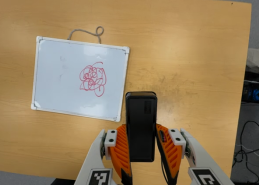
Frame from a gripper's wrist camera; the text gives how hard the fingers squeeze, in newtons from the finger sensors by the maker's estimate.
{"total": 3.8, "left": 2.5, "right": 5.2}